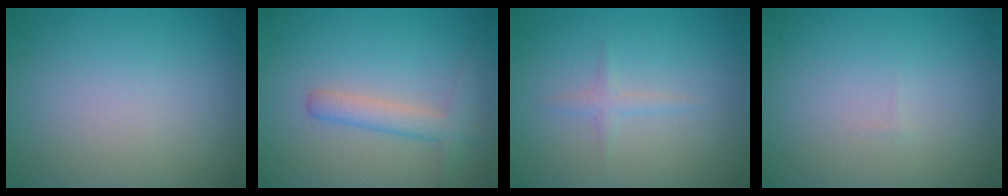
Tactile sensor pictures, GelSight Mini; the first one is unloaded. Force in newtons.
{"total": 2.7, "press": 2.7, "slide": 0.1}
{"total": 1.1, "press": 1.1, "slide": 0.1}
{"total": 0.0}